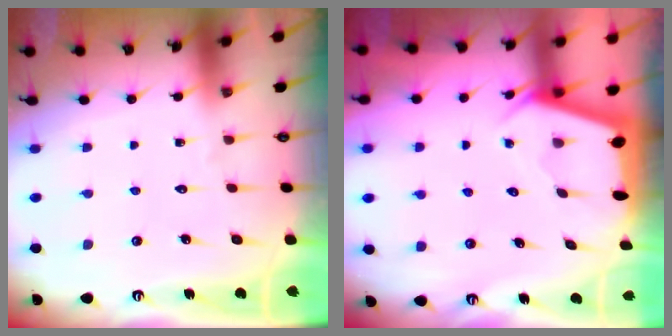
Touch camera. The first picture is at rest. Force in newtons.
{"total": 2.3, "press": 2.3, "slide": 0.3}